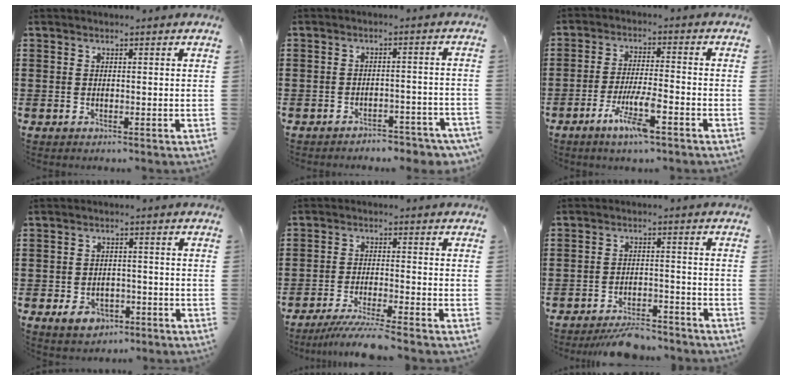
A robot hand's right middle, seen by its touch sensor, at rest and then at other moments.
{"total": 2.9, "force": [-2.8, 0.3, 0.3], "torque": [-0.010, 0.000, -0.059]}
{"total": 6.9, "force": [-4.0, 1.1, 5.6], "torque": [-0.114, -0.008, -0.073]}
{"total": 3.4, "force": [-2.2, 2.1, 1.6], "torque": [-0.031, 0.002, -0.043]}
{"total": 4.6, "force": [-4.0, -0.4, 2.2], "torque": [-0.051, -0.020, -0.079]}
{"total": 4.8, "force": [-4.6, 0.7, 1.3], "torque": [-0.022, 0.006, -0.089]}